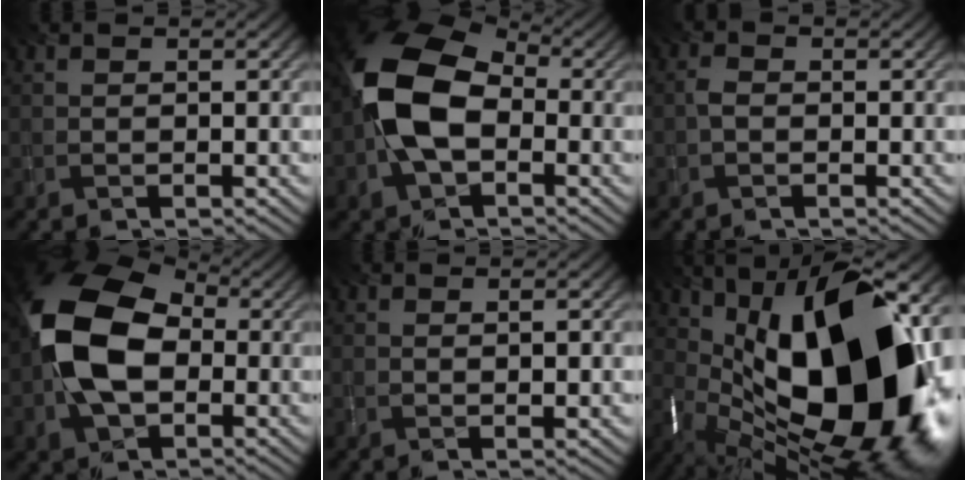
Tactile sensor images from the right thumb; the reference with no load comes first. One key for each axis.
{"total": 12.4, "fx": -1.1, "fy": 8.0, "fz": 9.4, "tx": -0.198, "ty": 0.012, "tz": -0.035}
{"total": 1.2, "fx": -0.7, "fy": 0.8, "fz": 0.7, "tx": -0.016, "ty": 0.001, "tz": -0.019}
{"total": 13.6, "fx": -0.5, "fy": 9.1, "fz": 10.1, "tx": -0.208, "ty": 0.005, "tz": -0.016}
{"total": 0.7, "fx": 0.2, "fy": 0.1, "fz": 0.6, "tx": -0.011, "ty": -0.003, "tz": 0.006}
{"total": 20.6, "fx": 1.2, "fy": 10.3, "fz": 17.8, "tx": -0.303, "ty": -0.008, "tz": 0.018}